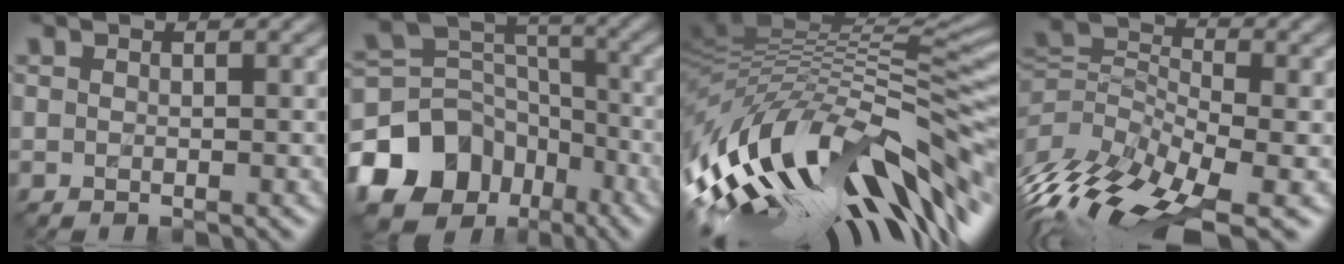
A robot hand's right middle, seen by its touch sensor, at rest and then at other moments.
{"total": 12.5, "force": [-7.0, 9.4, 4.3], "torque": [-0.114, -0.001, -0.121]}
{"total": 16.5, "force": [-5.4, 6.3, 14.2], "torque": [-0.276, -0.002, -0.090]}
{"total": 10.0, "force": [-5.1, 4.3, 7.4], "torque": [-0.145, 0.002, -0.105]}